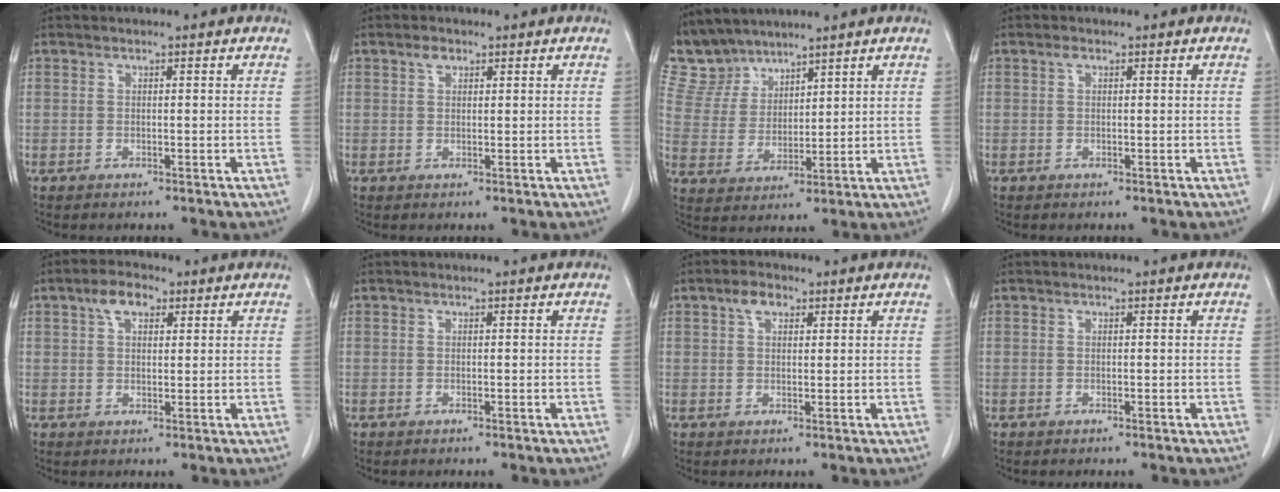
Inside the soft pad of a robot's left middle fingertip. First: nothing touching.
{"total": 1.5, "force": [0.9, 0.9, 0.8], "torque": [-0.014, 0.005, 0.016]}
{"total": 7.3, "force": [6.9, 2.5, 0.2], "torque": [-0.017, 0.009, 0.155]}
{"total": 0.7, "force": [0.3, 0.4, 0.5], "torque": [-0.008, 0.005, 0.005]}
{"total": 4.4, "force": [2.3, 2.3, 3.0], "torque": [-0.059, 0.017, 0.041]}
{"total": 0.0}
{"total": 3.0, "force": [1.6, 1.7, 1.9], "torque": [-0.038, 0.010, 0.030]}
{"total": 0.0}